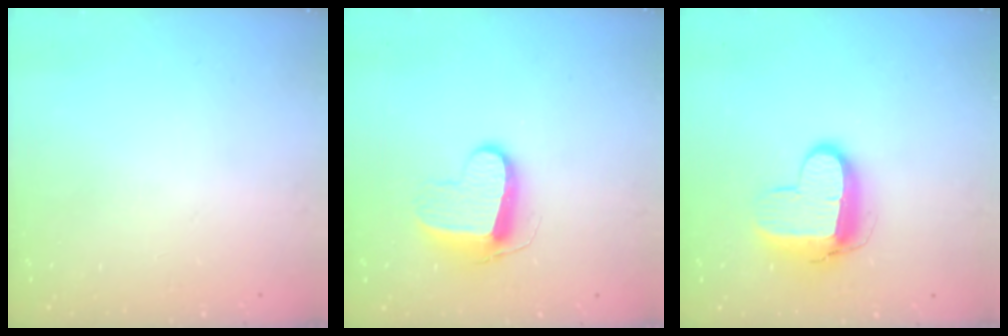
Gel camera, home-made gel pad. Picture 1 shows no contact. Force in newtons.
{"total": 9.4, "press": 9.4, "slide": 0.2}
{"total": 11.4, "press": 11.3, "slide": 0.9}